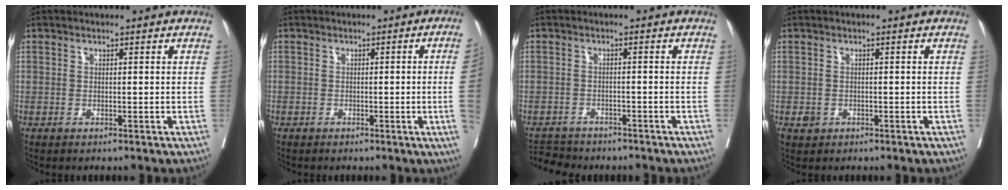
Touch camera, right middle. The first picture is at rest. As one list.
[{"total": 4.1, "force": [-0.7, -1.4, 3.8], "torque": [-0.040, -0.008, -0.009]}, {"total": 5.9, "force": [-5.5, 2.1, 0.8], "torque": [-0.013, -0.005, -0.083]}, {"total": 1.4, "force": [-0.5, 1.2, 0.4], "torque": [-0.006, 0.004, -0.004]}]